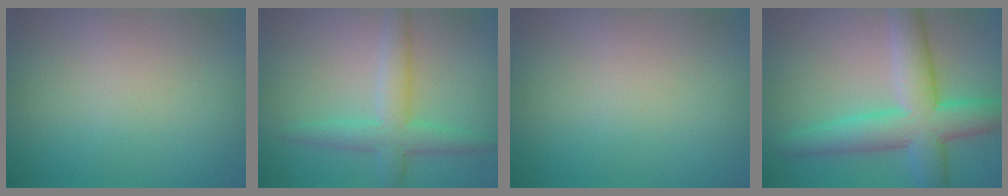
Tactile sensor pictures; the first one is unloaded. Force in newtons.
{"total": 4.0, "press": 4.0, "slide": 0.1}
{"total": 0.0}
{"total": 7.7, "press": 7.7, "slide": 0.1}